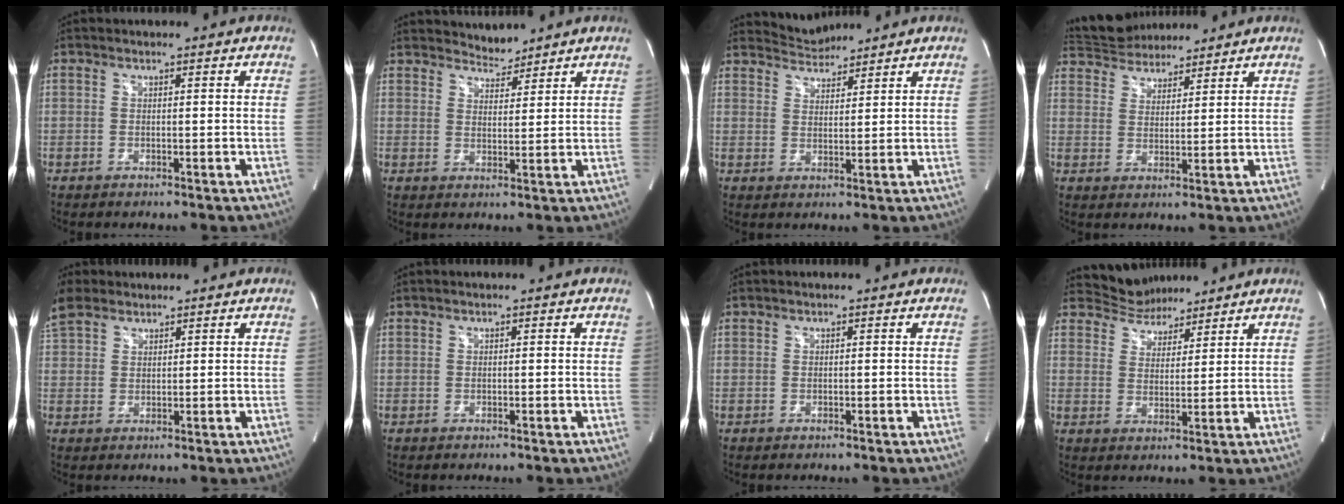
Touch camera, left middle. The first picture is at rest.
{"total": 3.3, "force": [3.2, 0.9, -0.2], "torque": [0.003, 0.002, 0.054]}
{"total": 4.1, "force": [4.1, 0.4, -0.3], "torque": [0.001, 0.008, 0.074]}
{"total": 9.9, "force": [9.1, 2.8, 2.6], "torque": [-0.046, 0.019, 0.156]}
{"total": 5.7, "force": [4.3, 3.1, 2.2], "torque": [-0.065, 0.022, 0.094]}
{"total": 0.0}
{"total": 0.0}
{"total": 6.8, "force": [6.4, 2.2, 0.6], "torque": [-0.013, 0.008, 0.113]}